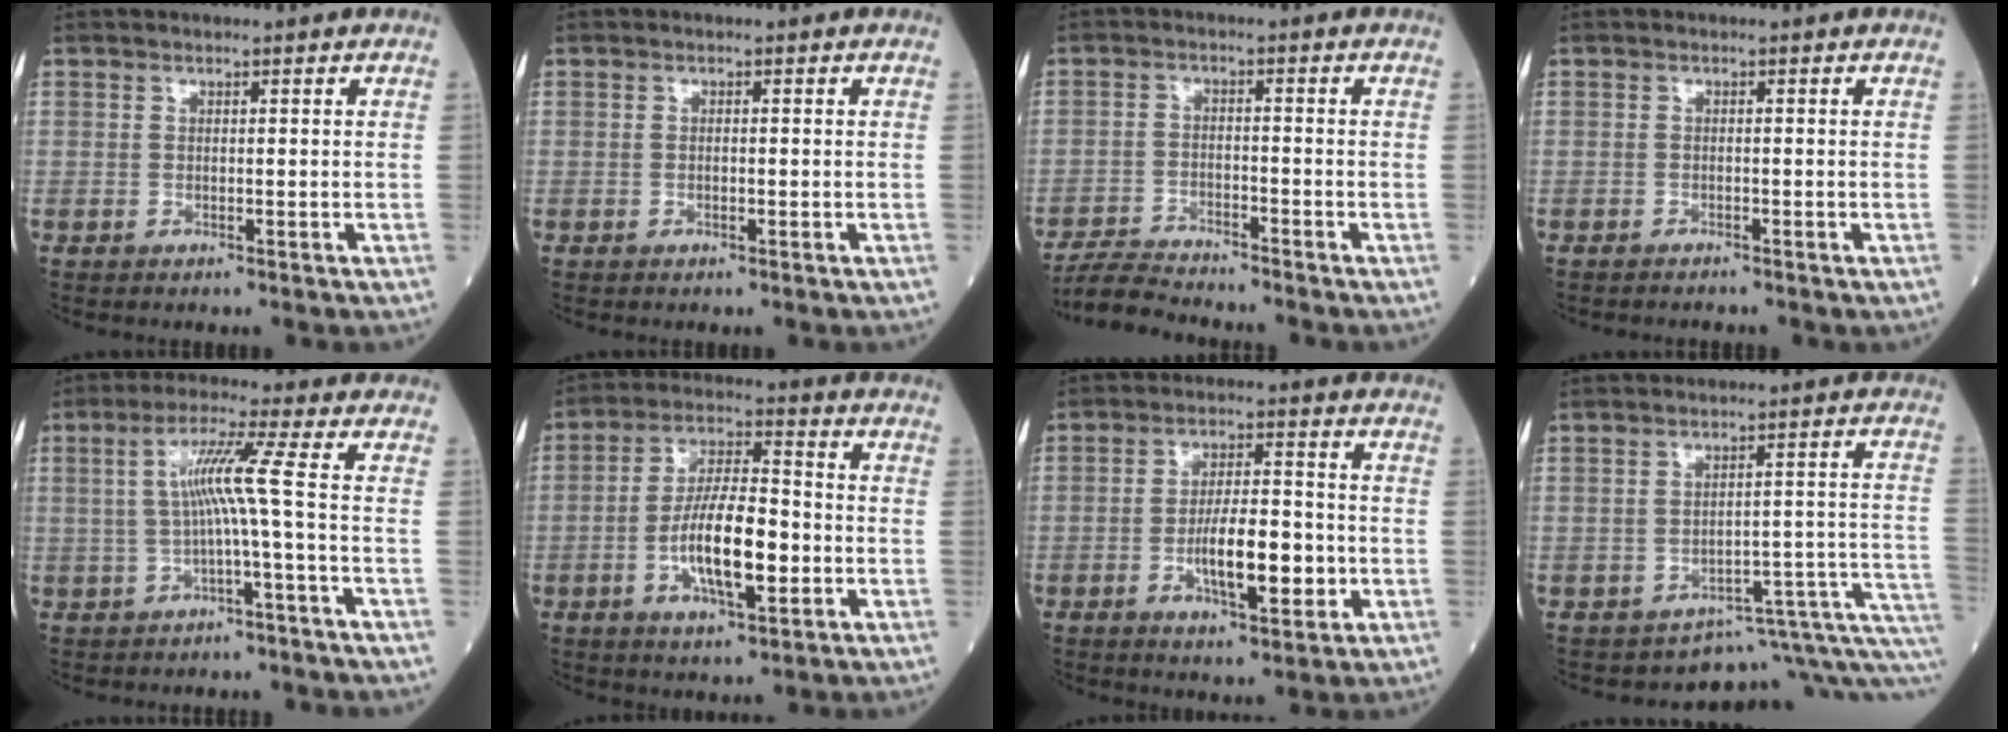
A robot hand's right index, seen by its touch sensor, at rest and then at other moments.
{"total": 1.1, "force": [-0.2, 0.6, 0.9], "torque": [-0.028, -0.001, -0.003]}
{"total": 7.8, "force": [-7.5, 0.6, 1.9], "torque": [-0.045, -0.011, -0.132]}
{"total": 2.4, "force": [-2.0, 1.0, 0.8], "torque": [-0.023, -0.005, -0.024]}
{"total": 7.1, "force": [-0.8, -1.0, 7.0], "torque": [-0.139, 0.015, -0.008]}
{"total": 12.6, "force": [-3.0, 3.8, 11.6], "torque": [-0.225, 0.007, -0.050]}
{"total": 10.2, "force": [-2.6, 3.2, 9.4], "torque": [-0.168, 0.005, -0.040]}
{"total": 10.4, "force": [-8.3, 1.6, 6.0], "torque": [-0.064, 0.075, -0.099]}